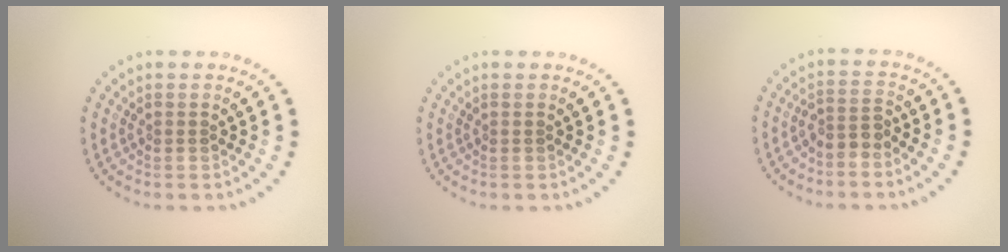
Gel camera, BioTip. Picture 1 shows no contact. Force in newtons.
{"total": 0.0}
{"total": 2.0, "press": 1.6, "slide": 1.2}